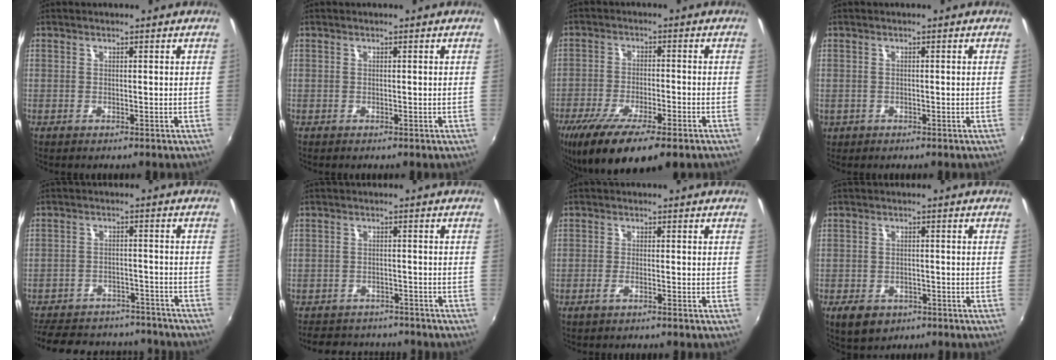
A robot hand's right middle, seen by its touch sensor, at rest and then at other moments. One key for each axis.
{"total": 0.0}
{"total": 15.6, "fx": -10.2, "fy": 4.0, "fz": 11.1, "tx": -0.221, "ty": -0.057, "tz": -0.171}
{"total": 1.8, "fx": -0.5, "fy": 1.6, "fz": 0.7, "tx": -0.017, "ty": -0.004, "tz": -0.004}
{"total": 22.0, "fx": -18.6, "fy": 9.0, "fz": 7.8, "tx": -0.180, "ty": 0.032, "tz": -0.237}
{"total": 9.6, "fx": -8.3, "fy": 4.1, "fz": 2.5, "tx": -0.063, "ty": 0.015, "tz": -0.115}
{"total": 1.7, "fx": -1.2, "fy": -0.2, "fz": 1.2, "tx": -0.028, "ty": -0.002, "tz": -0.025}
{"total": 5.4, "fx": -3.1, "fy": 3.5, "fz": 2.6, "tx": -0.062, "ty": -0.011, "tz": -0.046}